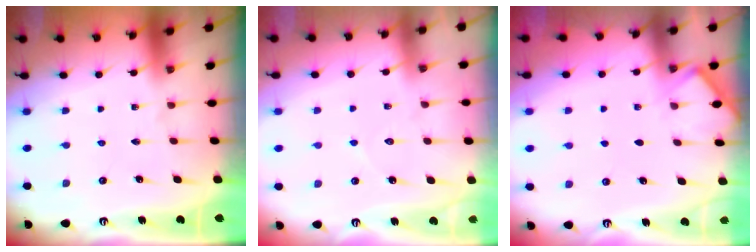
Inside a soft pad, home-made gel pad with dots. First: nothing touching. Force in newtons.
{"total": 5.0, "press": 4.9, "slide": 0.6}
{"total": 4.4, "press": 4.3, "slide": 0.5}